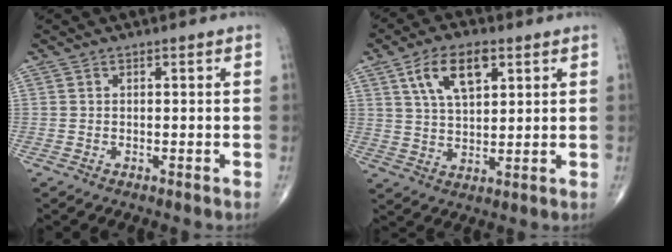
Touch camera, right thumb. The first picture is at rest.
{"total": 10.1, "force": [4.5, 4.9, 7.5], "torque": [-0.125, -0.012, 0.085]}